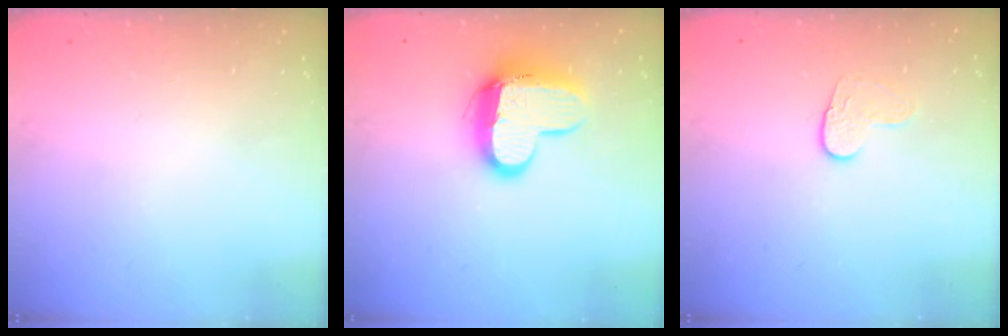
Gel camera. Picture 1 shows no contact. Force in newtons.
{"total": 12.0, "press": 11.9, "slide": 1.1}
{"total": 7.9, "press": 7.8, "slide": 0.6}